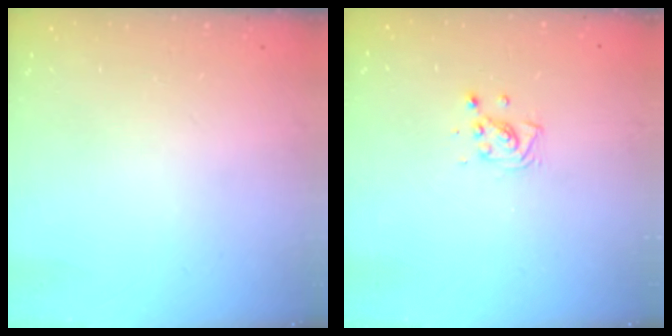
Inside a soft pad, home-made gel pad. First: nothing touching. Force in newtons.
{"total": 5.1, "press": 4.9, "slide": 1.3}